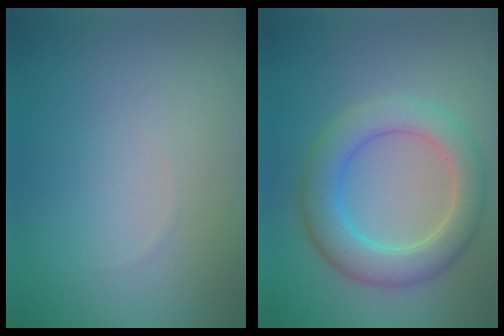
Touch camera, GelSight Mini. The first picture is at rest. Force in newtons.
{"total": 5.3, "press": 5.2, "slide": 0.4}